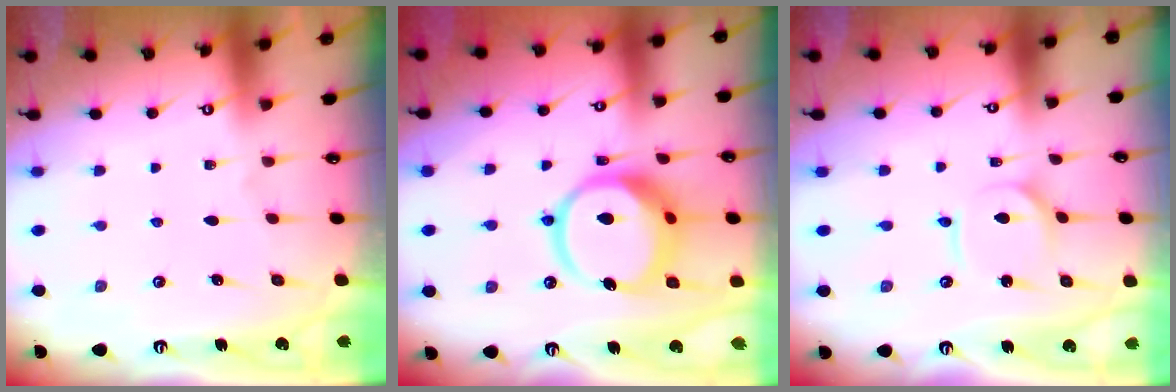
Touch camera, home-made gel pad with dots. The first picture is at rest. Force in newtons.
{"total": 15.9, "press": 15.8, "slide": 1.9}
{"total": 2.5, "press": 2.5, "slide": 0.2}